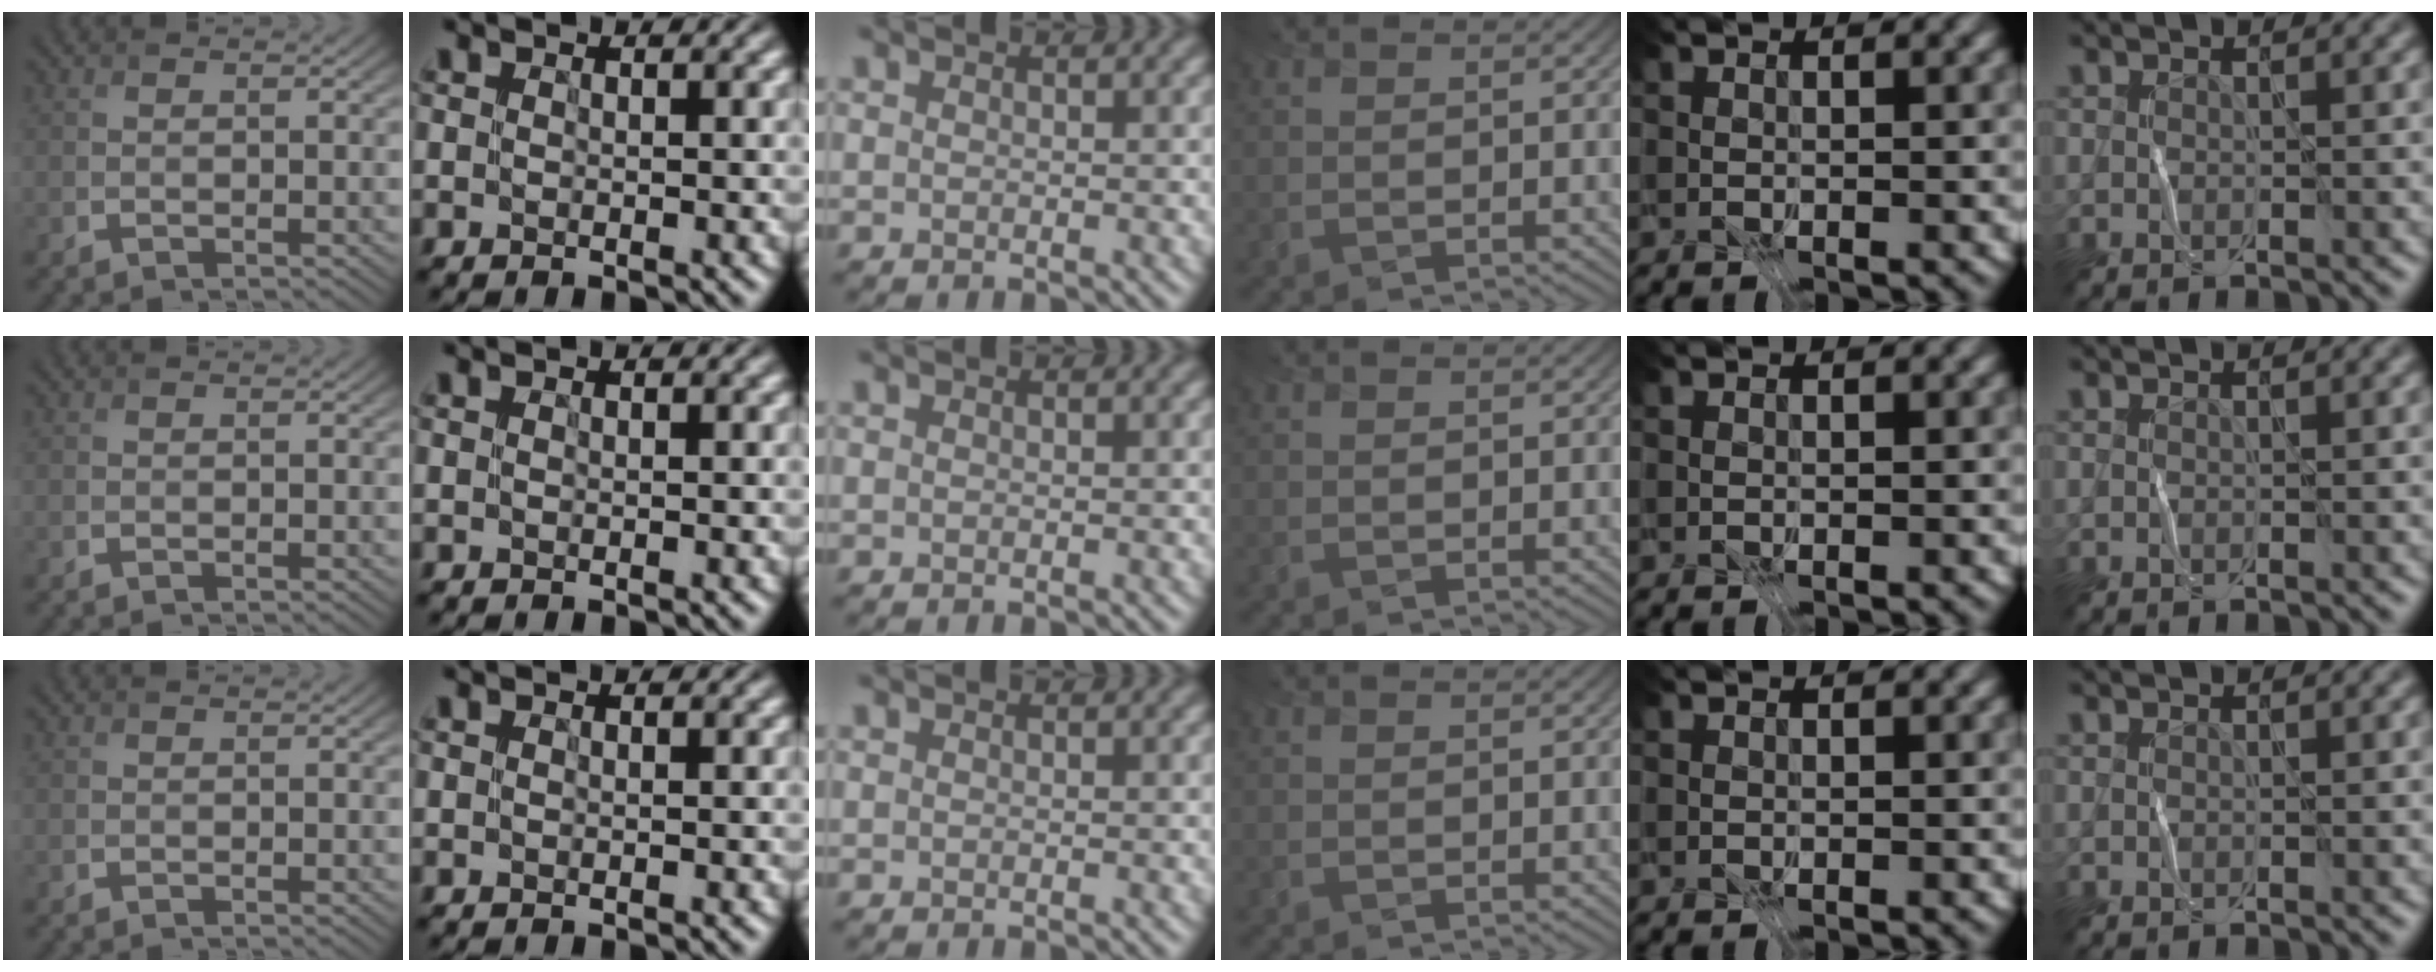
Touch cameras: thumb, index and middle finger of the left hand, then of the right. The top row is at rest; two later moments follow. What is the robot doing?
{"motion": "fold", "object": "receipt paper"}